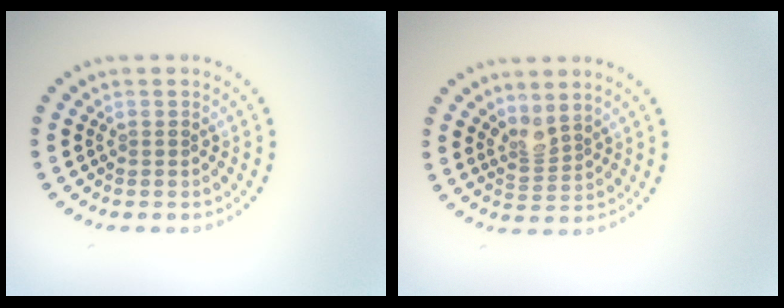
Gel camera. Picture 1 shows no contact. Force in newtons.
{"total": 2.1, "press": 1.5, "slide": 1.4}